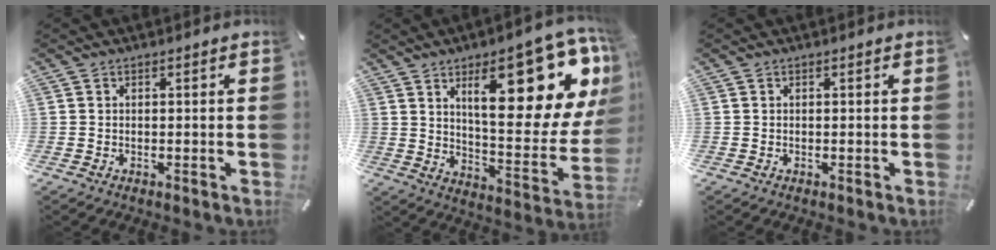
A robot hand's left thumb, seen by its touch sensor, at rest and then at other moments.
{"total": 24.9, "force": [12.2, 9.5, 19.6], "torque": [-0.256, -0.080, 0.191]}
{"total": 0.0}